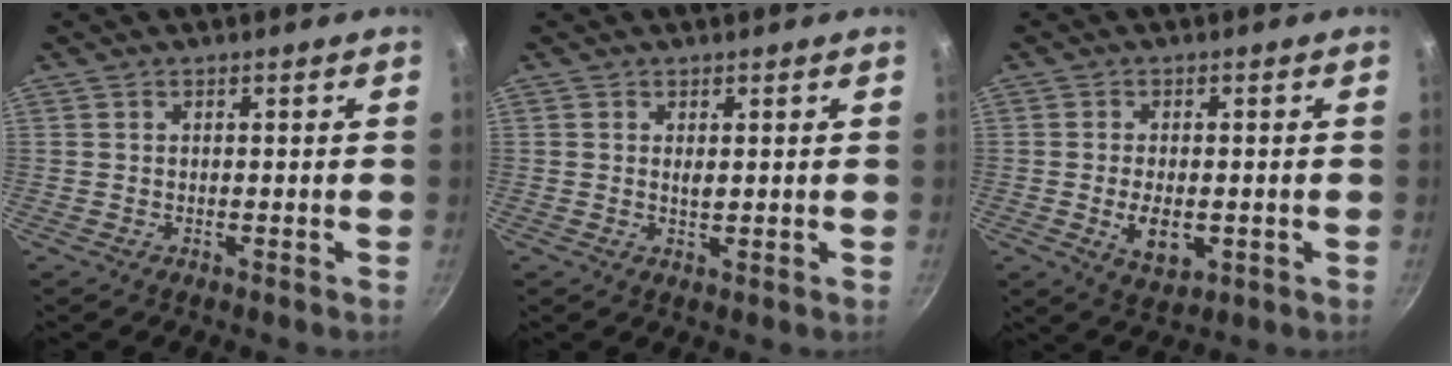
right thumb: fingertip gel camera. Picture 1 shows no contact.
{"total": 1.5, "force": [0.5, 0.6, 1.3], "torque": [-0.022, -0.003, 0.008]}
{"total": 6.5, "force": [-1.2, 3.7, 5.2], "torque": [-0.082, -0.004, -0.011]}